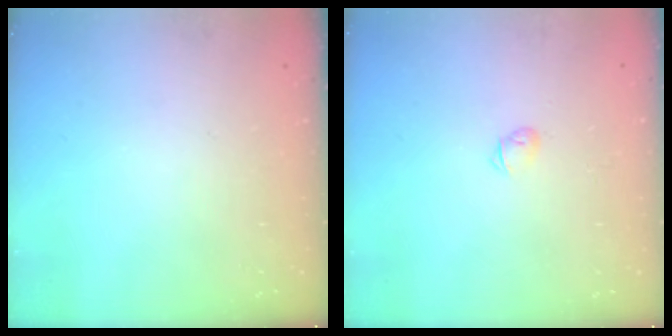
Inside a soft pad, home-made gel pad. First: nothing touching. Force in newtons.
{"total": 3.3, "press": 3.2, "slide": 0.6}